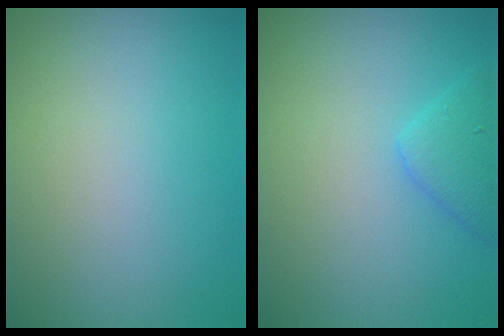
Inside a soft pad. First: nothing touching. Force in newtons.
{"total": 2.2, "press": 2.2, "slide": 0.2}